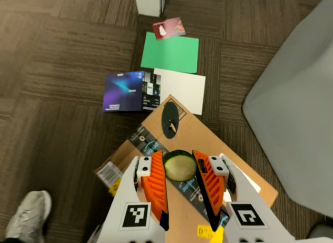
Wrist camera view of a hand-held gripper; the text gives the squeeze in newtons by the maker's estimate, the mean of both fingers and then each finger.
{"total": 10.0, "left": 9.9, "right": 10.1}